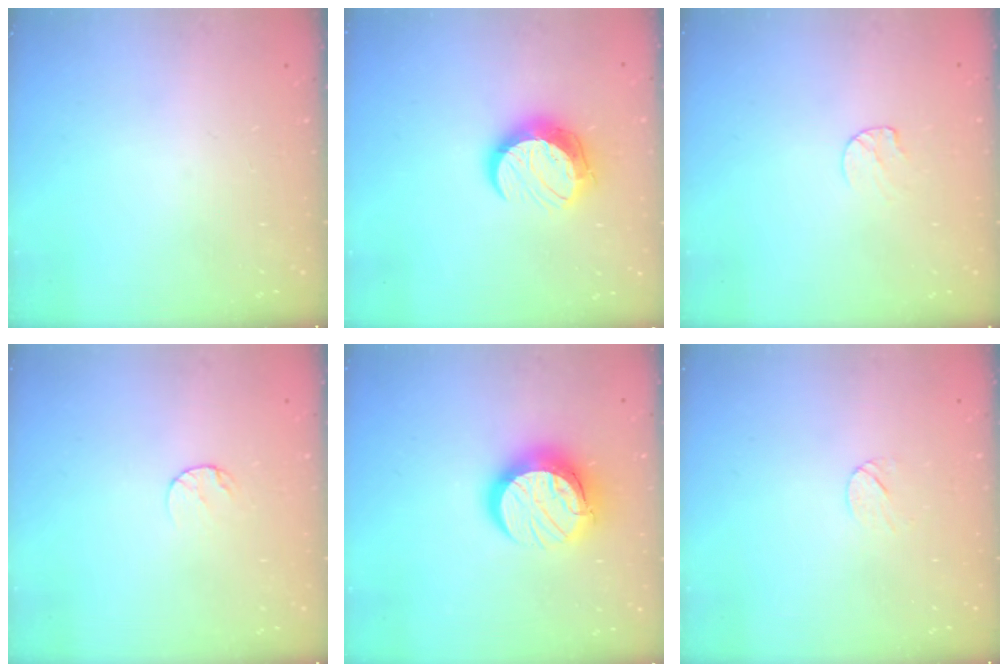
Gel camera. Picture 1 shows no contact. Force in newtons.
{"total": 11.0, "press": 11.0, "slide": 0.8}
{"total": 4.8, "press": 4.8, "slide": 0.4}
{"total": 4.9, "press": 4.8, "slide": 0.4}
{"total": 13.5, "press": 13.5, "slide": 1.4}
{"total": 4.0, "press": 4.0, "slide": 0.4}